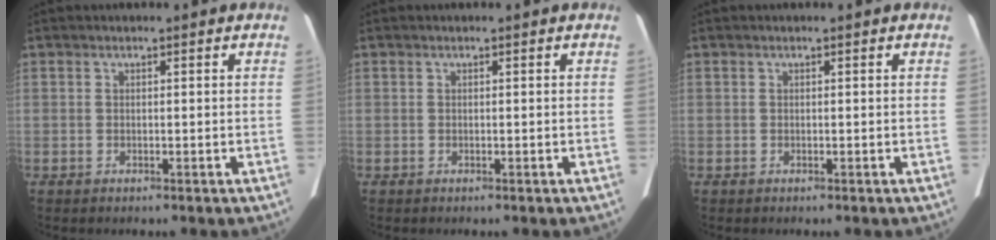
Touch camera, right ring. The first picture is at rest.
{"total": 0.0}
{"total": 0.0}